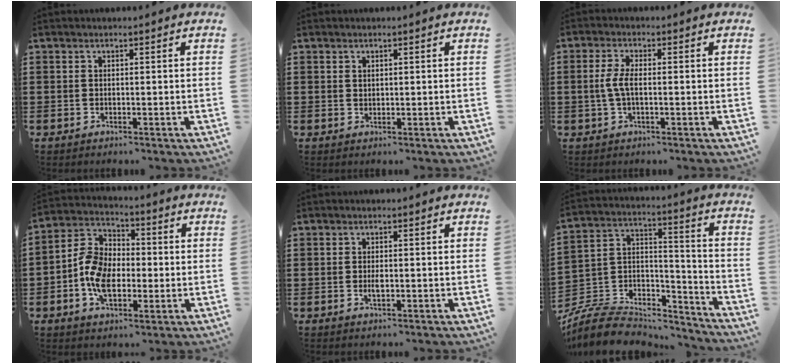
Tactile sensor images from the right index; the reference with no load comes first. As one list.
[{"total": 0.7, "force": [0.6, 0.3, 0.3], "torque": [-0.006, 0.002, 0.012]}, {"total": 3.6, "force": [-0.3, 1.1, 3.5], "torque": [-0.085, -0.004, -0.013]}, {"total": 8.9, "force": [-1.6, 6.2, 6.3], "torque": [-0.153, 0.009, -0.035]}, {"total": 1.8, "force": [-0.2, 0.7, 1.6], "torque": [-0.031, 0.000, -0.003]}, {"total": 9.1, "force": [-7.8, 3.8, 2.8], "torque": [-0.066, 0.017, -0.153]}]